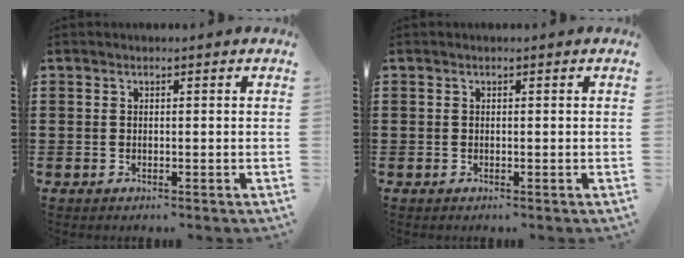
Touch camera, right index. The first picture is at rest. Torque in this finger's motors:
{"motor_torque": [0.03, -0.02, 0.00, 0.00]}